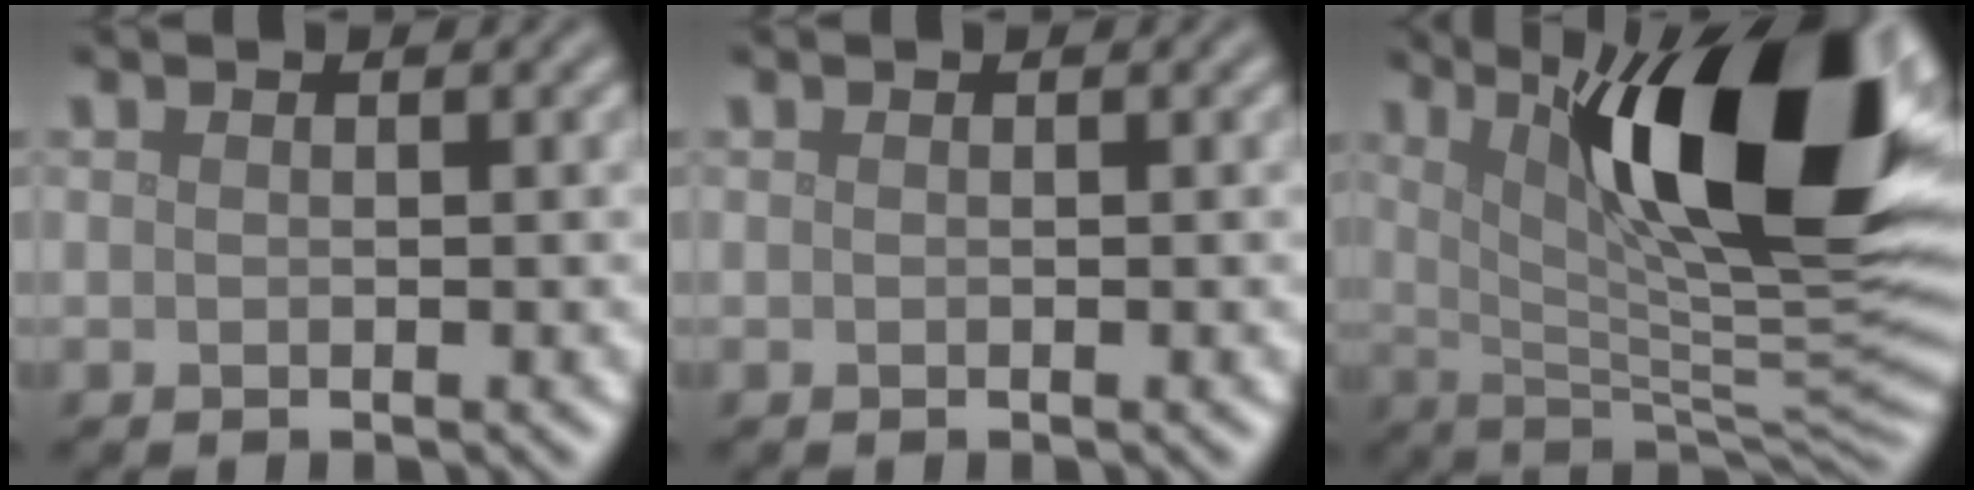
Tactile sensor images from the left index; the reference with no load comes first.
{"total": 0.0}
{"total": 16.7, "force": [6.3, 4.6, 14.7], "torque": [-0.209, -0.004, 0.098]}